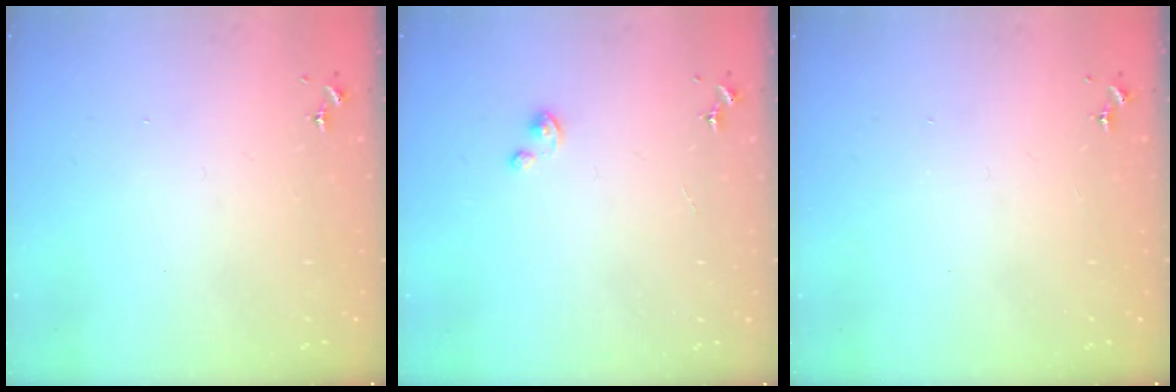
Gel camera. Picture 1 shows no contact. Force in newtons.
{"total": 1.5, "press": 1.5, "slide": 0.2}
{"total": 0.0}